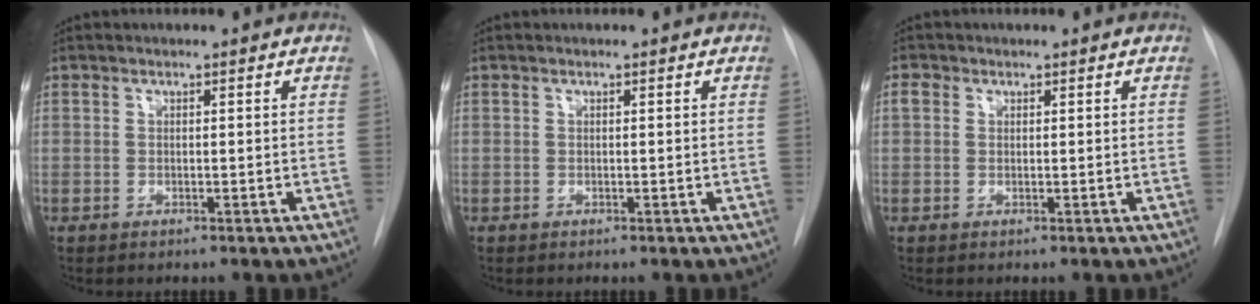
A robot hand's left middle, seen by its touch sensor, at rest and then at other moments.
{"total": 0.0}
{"total": 1.7, "force": [0.6, 1.5, 0.6], "torque": [-0.009, 0.010, 0.007]}